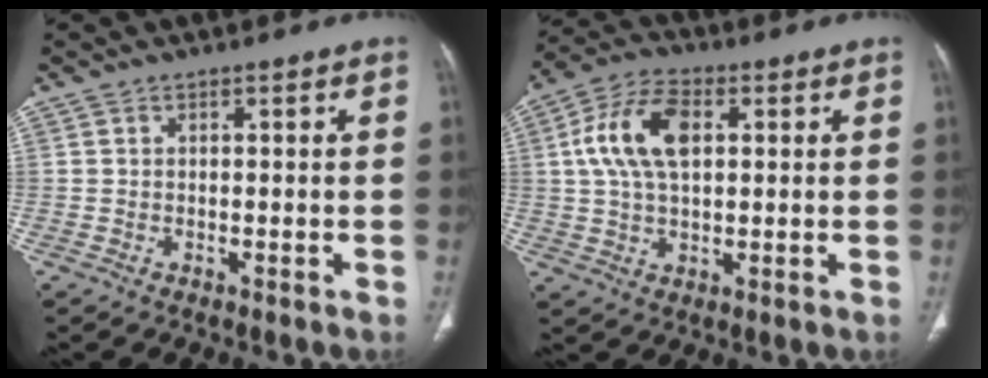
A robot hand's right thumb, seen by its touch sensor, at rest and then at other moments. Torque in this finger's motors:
{"motor_torque": [0.11, 0.31, 0.24, -0.16, 0.16]}